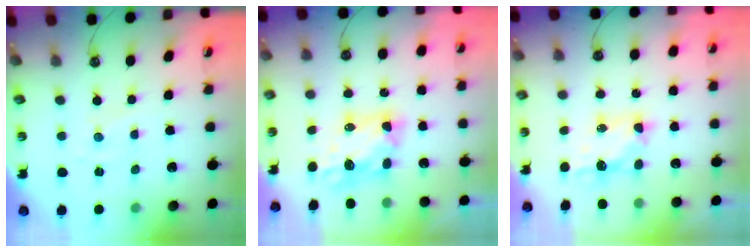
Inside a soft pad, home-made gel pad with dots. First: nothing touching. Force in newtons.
{"total": 6.6, "press": 6.5, "slide": 0.7}
{"total": 6.0, "press": 6.0, "slide": 0.4}